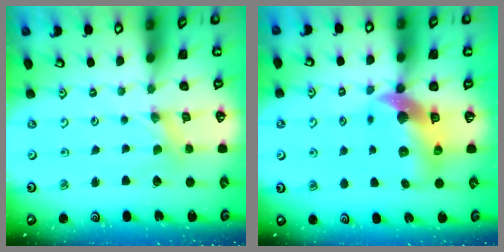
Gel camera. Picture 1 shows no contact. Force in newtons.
{"total": 11.6, "press": 11.5, "slide": 1.8}